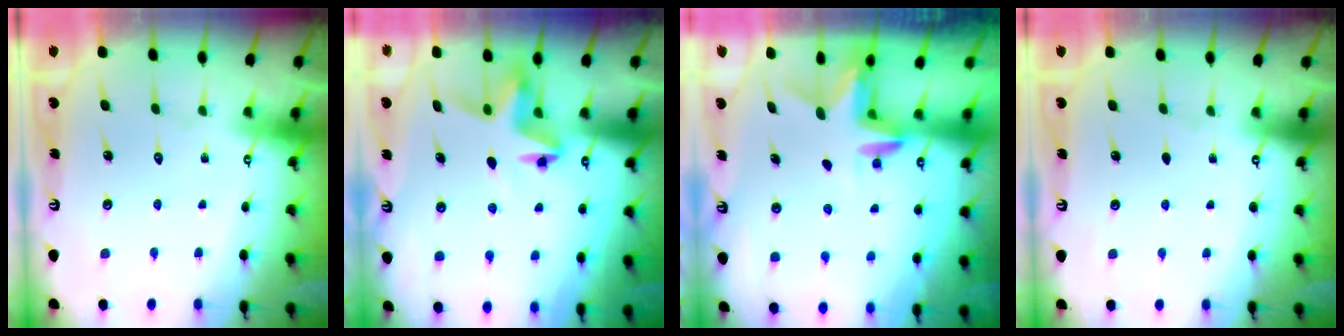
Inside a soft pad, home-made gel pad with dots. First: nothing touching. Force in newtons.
{"total": 5.1, "press": 5.1, "slide": 0.2}
{"total": 3.0, "press": 3.0, "slide": 0.2}
{"total": 0.0}